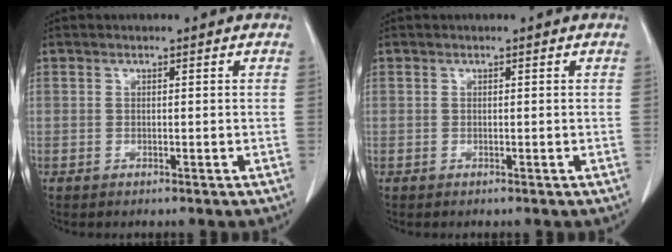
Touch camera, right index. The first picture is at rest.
{"total": 0.0}